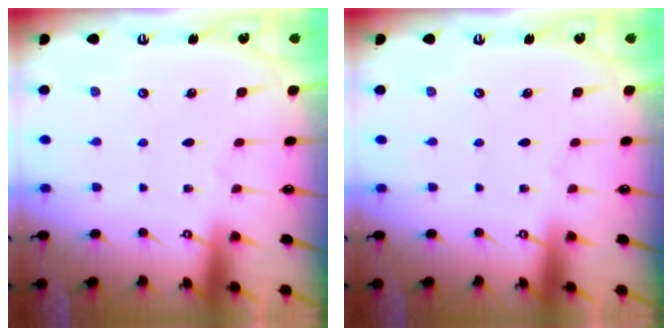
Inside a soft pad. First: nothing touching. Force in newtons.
{"total": 0.0}